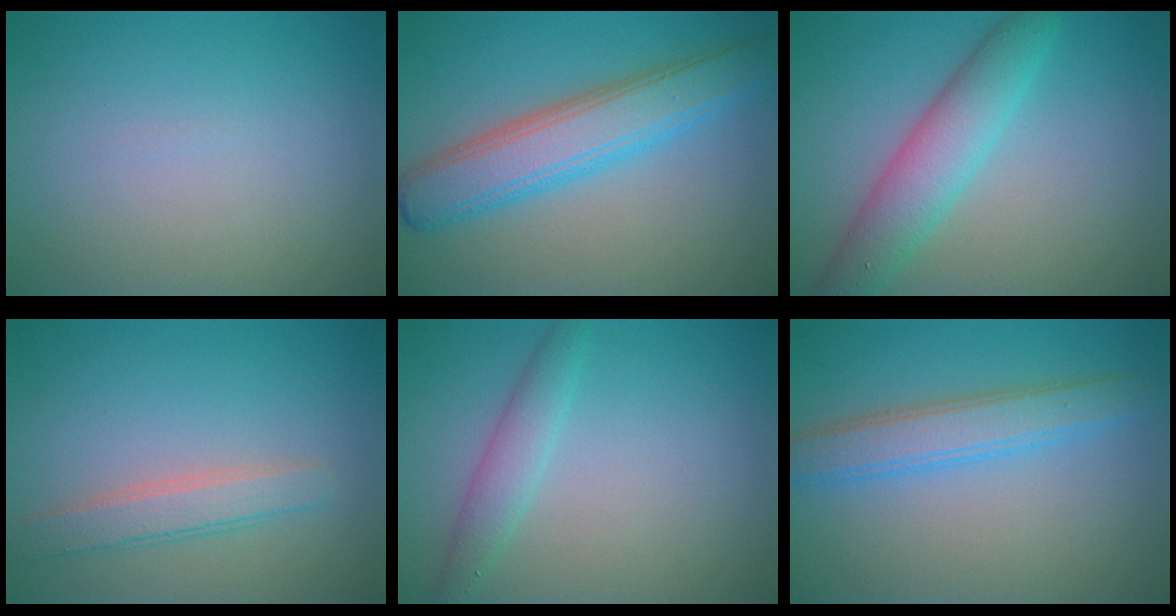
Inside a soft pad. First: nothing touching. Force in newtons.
{"total": 6.3, "press": 6.3, "slide": 0.1}
{"total": 5.1, "press": 5.1, "slide": 0.2}
{"total": 2.6, "press": 2.6, "slide": 0.1}
{"total": 2.3, "press": 2.3, "slide": 0.1}
{"total": 3.8, "press": 3.8, "slide": 0.0}